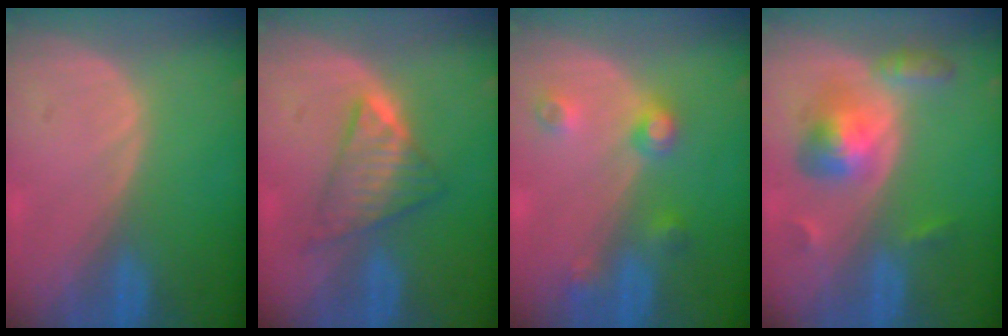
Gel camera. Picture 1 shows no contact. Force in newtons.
{"total": 5.8, "press": 5.8, "slide": 0.8}
{"total": 4.5, "press": 4.0, "slide": 2.1}
{"total": 6.0, "press": 6.0, "slide": 0.2}